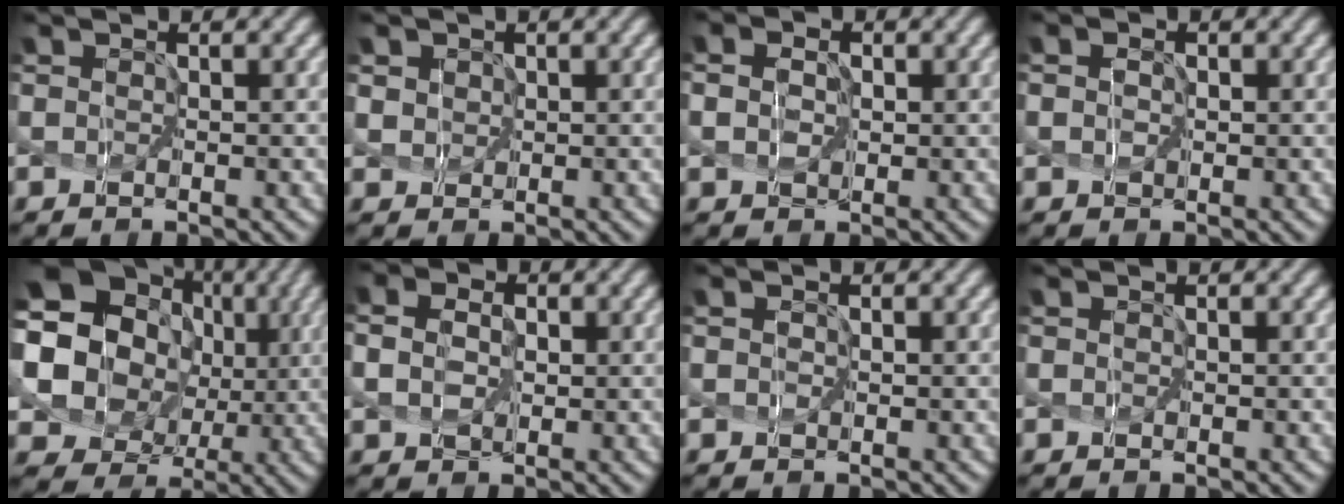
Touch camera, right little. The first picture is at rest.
{"total": 4.3, "force": [2.0, 3.4, 1.7], "torque": [-0.038, 0.027, 0.019]}
{"total": 2.0, "force": [0.3, 1.6, 1.2], "torque": [-0.025, 0.007, -0.001]}
{"total": 1.0, "force": [0.1, 0.8, 0.6], "torque": [-0.012, 0.003, 0.000]}
{"total": 11.9, "force": [2.1, 9.8, 6.4], "torque": [-0.141, -0.006, 0.033]}
{"total": 3.0, "force": [0.3, 2.4, 1.9], "torque": [-0.047, 0.009, -0.001]}
{"total": 0.0}
{"total": 0.0}